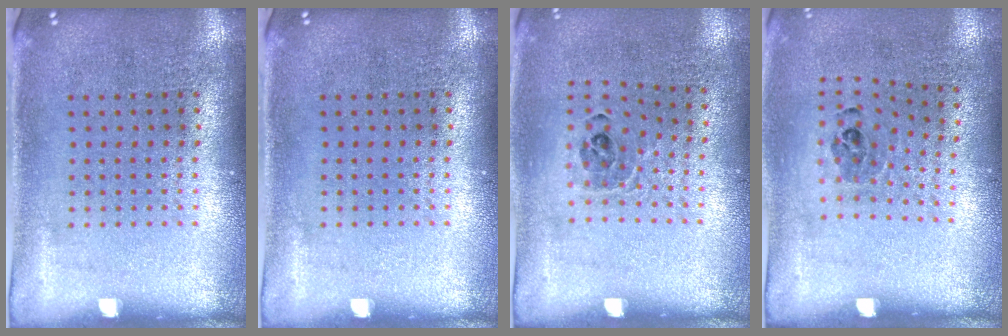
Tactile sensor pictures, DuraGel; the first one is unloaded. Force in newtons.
{"total": 0.0}
{"total": 0.9, "press": 0.8, "slide": 0.3}
{"total": 1.0, "press": 0.7, "slide": 0.7}